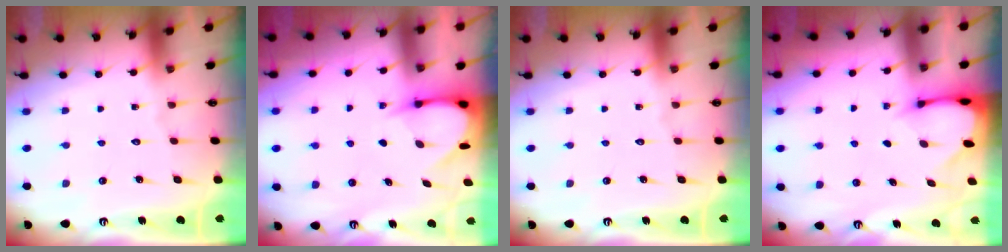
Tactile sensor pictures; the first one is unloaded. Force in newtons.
{"total": 4.9, "press": 4.9, "slide": 0.3}
{"total": 0.0}
{"total": 2.1, "press": 2.1, "slide": 0.1}